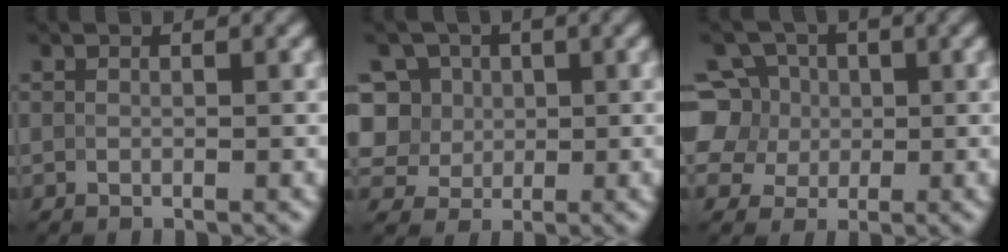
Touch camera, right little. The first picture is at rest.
{"total": 8.4, "force": [1.5, 7.8, 2.9], "torque": [-0.052, 0.036, 0.007]}
{"total": 7.4, "force": [0.6, 7.0, 2.3], "torque": [-0.043, 0.030, -0.020]}